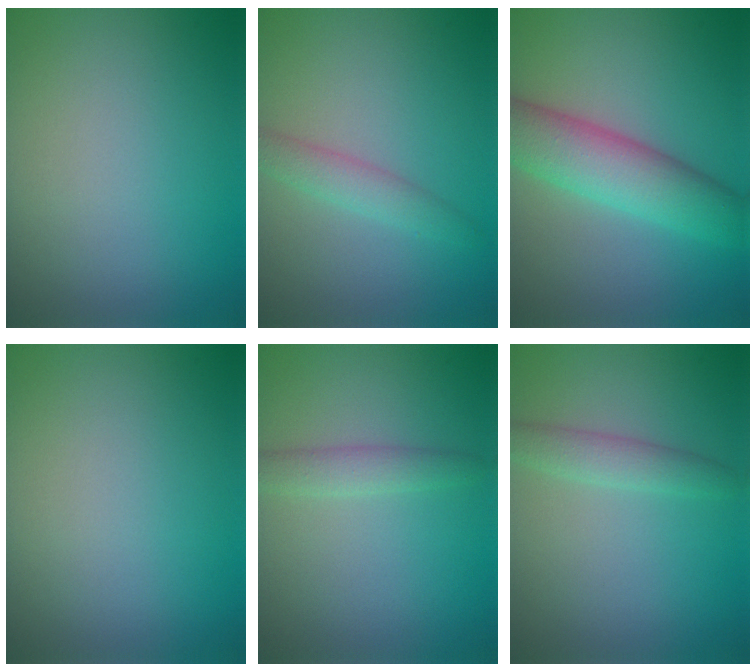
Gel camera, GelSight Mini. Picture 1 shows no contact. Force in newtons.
{"total": 2.2, "press": 2.2, "slide": 0.2}
{"total": 6.5, "press": 6.5, "slide": 0.2}
{"total": 0.0}
{"total": 1.8, "press": 1.8, "slide": 0.0}
{"total": 2.1, "press": 2.1, "slide": 0.1}